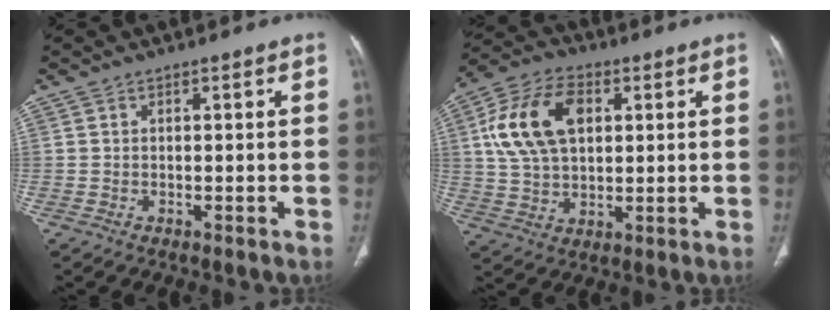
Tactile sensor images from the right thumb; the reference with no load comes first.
{"total": 15.5, "force": [3.9, 9.7, 11.4], "torque": [-0.208, 0.010, 0.073]}